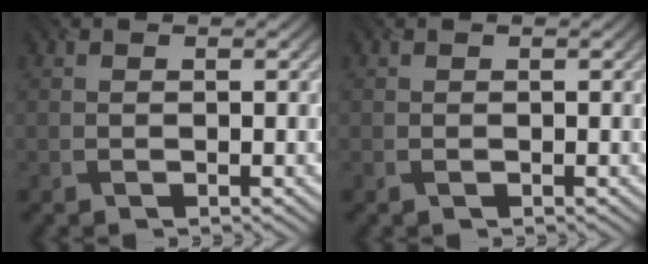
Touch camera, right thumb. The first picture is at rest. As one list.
[{"total": 0.0}]